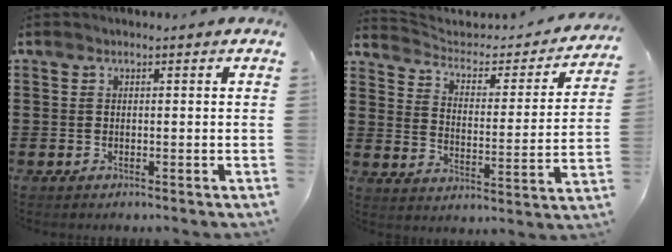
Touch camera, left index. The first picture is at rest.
{"total": 2.7, "force": [2.2, 1.4, 0.9], "torque": [-0.037, -0.019, 0.028]}